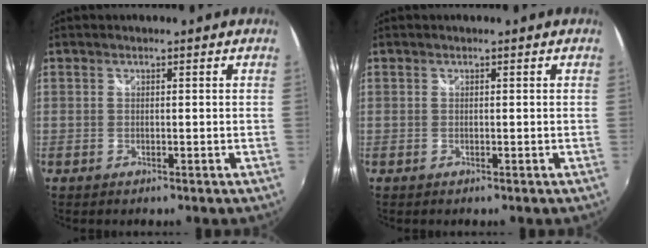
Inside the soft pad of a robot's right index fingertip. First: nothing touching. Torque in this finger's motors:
{"motor_torque": [-0.12, 0.11, 0.00, 0.00]}